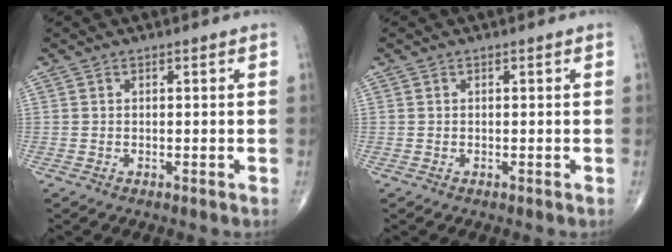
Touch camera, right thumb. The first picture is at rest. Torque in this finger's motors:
{"motor_torque": [0.02, 0.02, -0.05, 0.04, 0.01]}